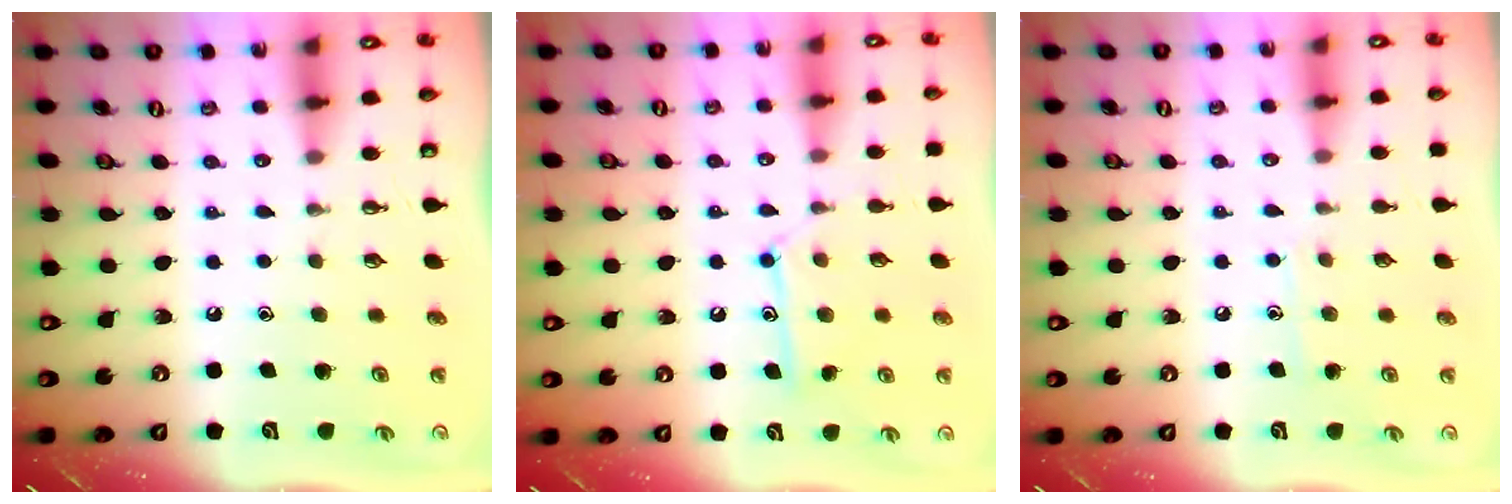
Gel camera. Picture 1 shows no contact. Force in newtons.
{"total": 11.2, "press": 11.2, "slide": 0.8}
{"total": 6.2, "press": 6.2, "slide": 0.7}